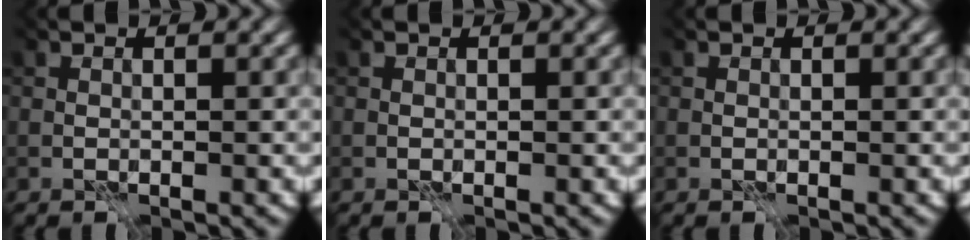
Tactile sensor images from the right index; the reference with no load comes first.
{"total": 0.0}
{"total": 0.0}